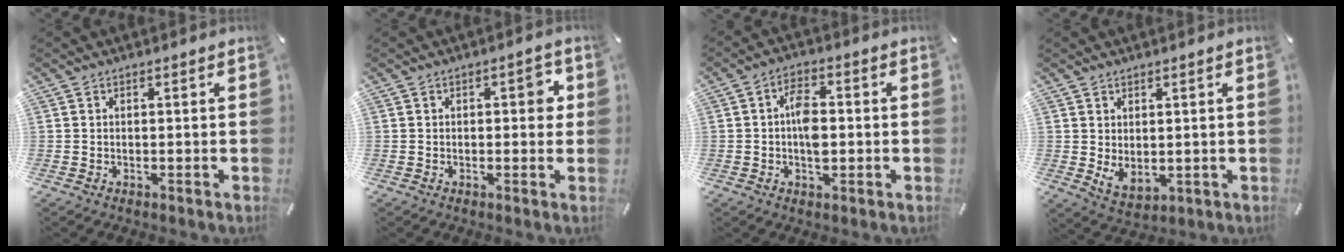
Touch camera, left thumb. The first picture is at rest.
{"total": 3.3, "force": [0.3, 1.7, 2.8], "torque": [-0.032, 0.001, -0.003]}
{"total": 6.4, "force": [-0.4, 3.5, 5.3], "torque": [-0.102, 0.003, -0.010]}
{"total": 4.3, "force": [1.6, 3.2, 2.3], "torque": [-0.036, -0.010, 0.030]}